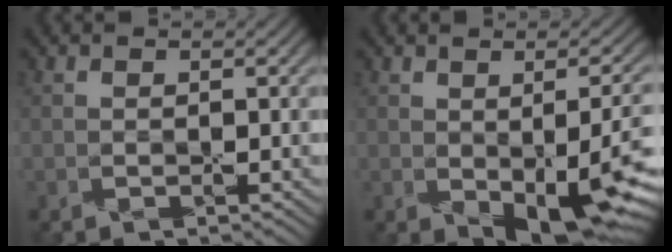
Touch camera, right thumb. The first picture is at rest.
{"total": 11.6, "force": [-2.4, 5.2, 10.1], "torque": [-0.135, -0.026, -0.012]}